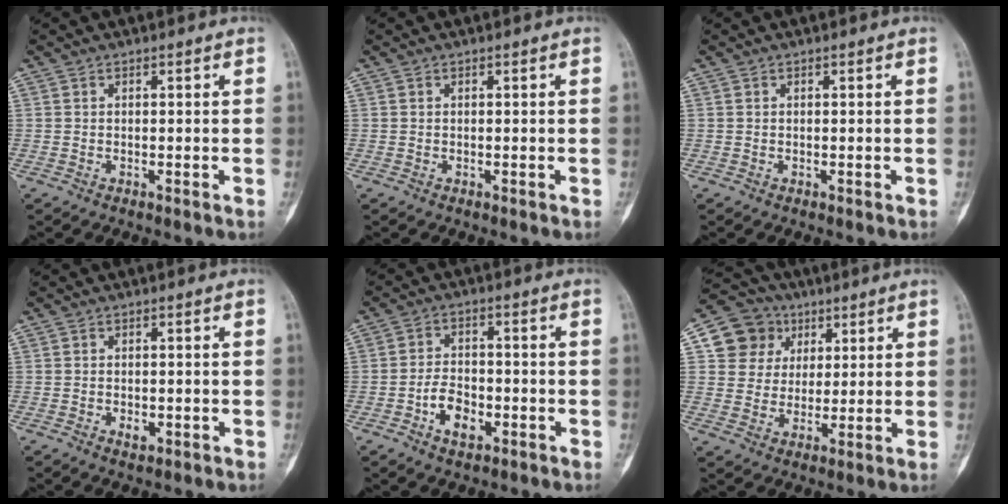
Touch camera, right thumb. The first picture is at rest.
{"total": 0.0}
{"total": 0.0}
{"total": 2.2, "force": [-0.9, 1.4, 1.3], "torque": [-0.011, 0.003, -0.010]}
{"total": 6.6, "force": [-2.8, 4.1, 4.3], "torque": [-0.054, 0.020, -0.050]}
{"total": 10.5, "force": [3.8, 9.6, 2.2], "torque": [0.004, 0.001, 0.065]}